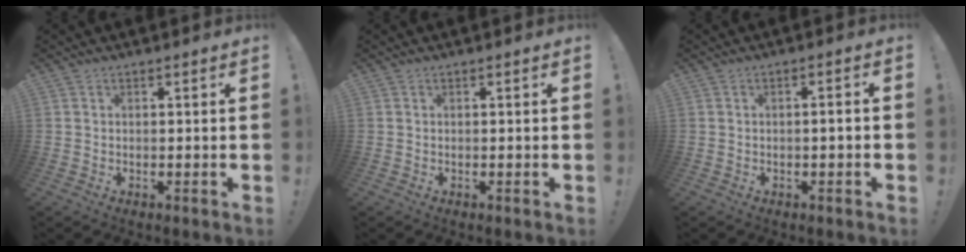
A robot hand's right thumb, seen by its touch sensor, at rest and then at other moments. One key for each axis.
{"total": 0.0}
{"total": 2.0, "fx": -0.8, "fy": 0.0, "fz": 1.8, "tx": -0.035, "ty": 0.005, "tz": -0.016}